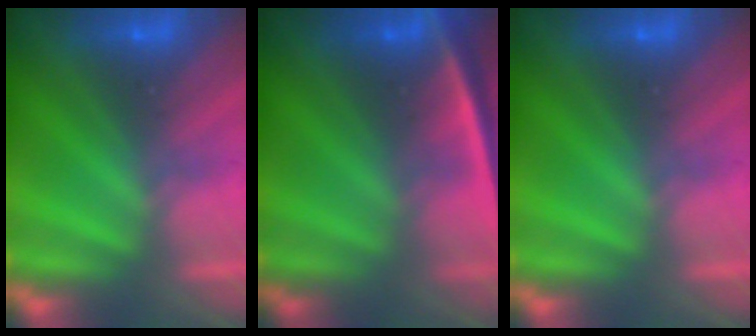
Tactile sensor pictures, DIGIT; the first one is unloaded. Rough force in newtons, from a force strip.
{"total": 2.3}
{"total": 0.0}